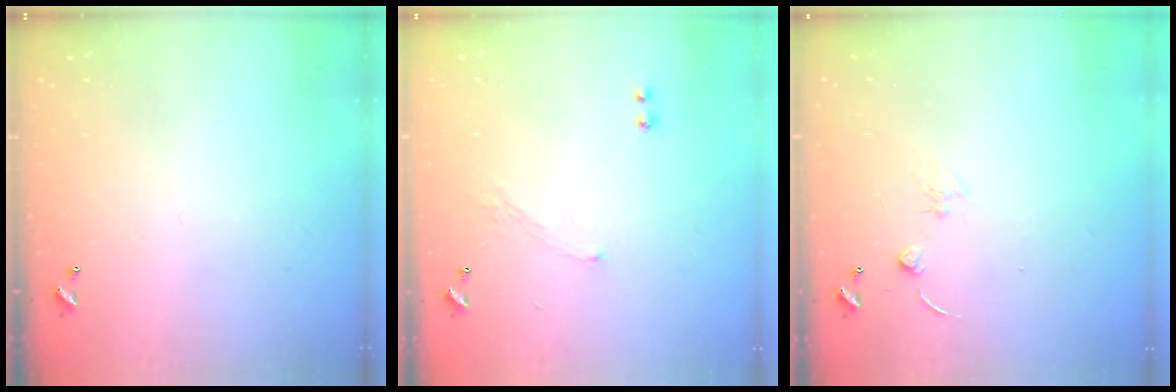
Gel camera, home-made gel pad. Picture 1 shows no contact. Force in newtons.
{"total": 4.0, "press": 4.0, "slide": 0.7}
{"total": 0.9, "press": 0.9, "slide": 0.3}